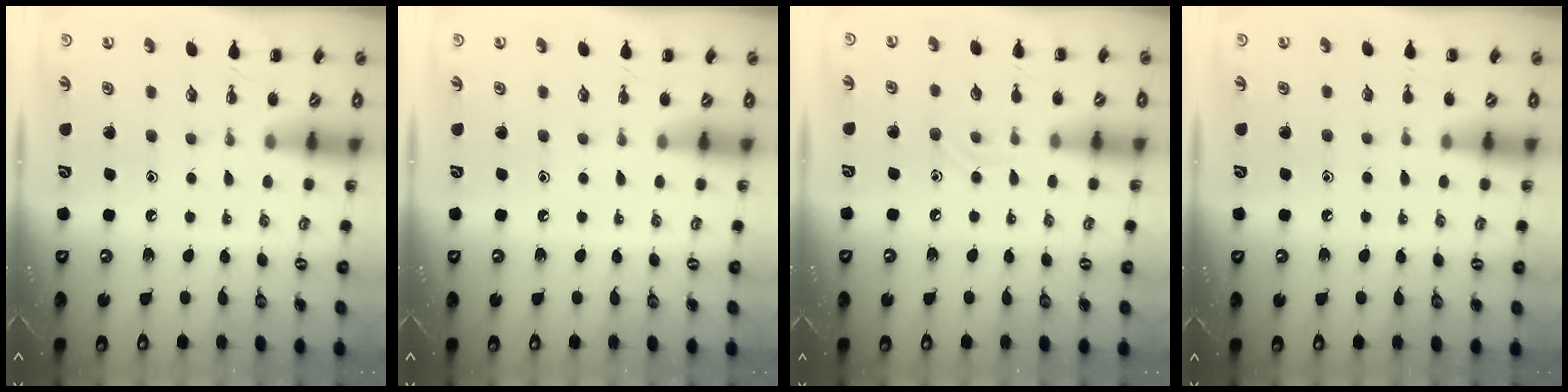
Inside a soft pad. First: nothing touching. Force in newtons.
{"total": 0.0}
{"total": 4.9, "press": 4.6, "slide": 1.5}
{"total": 3.8, "press": 3.6, "slide": 1.3}